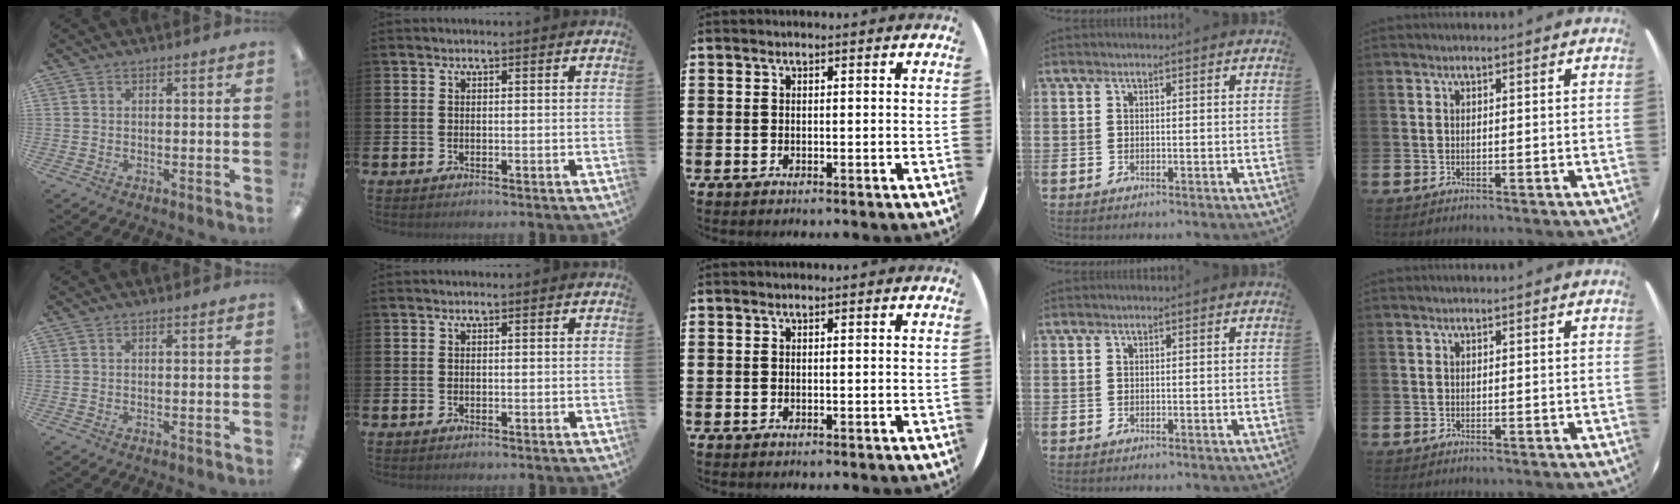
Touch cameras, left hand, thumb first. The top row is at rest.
{}